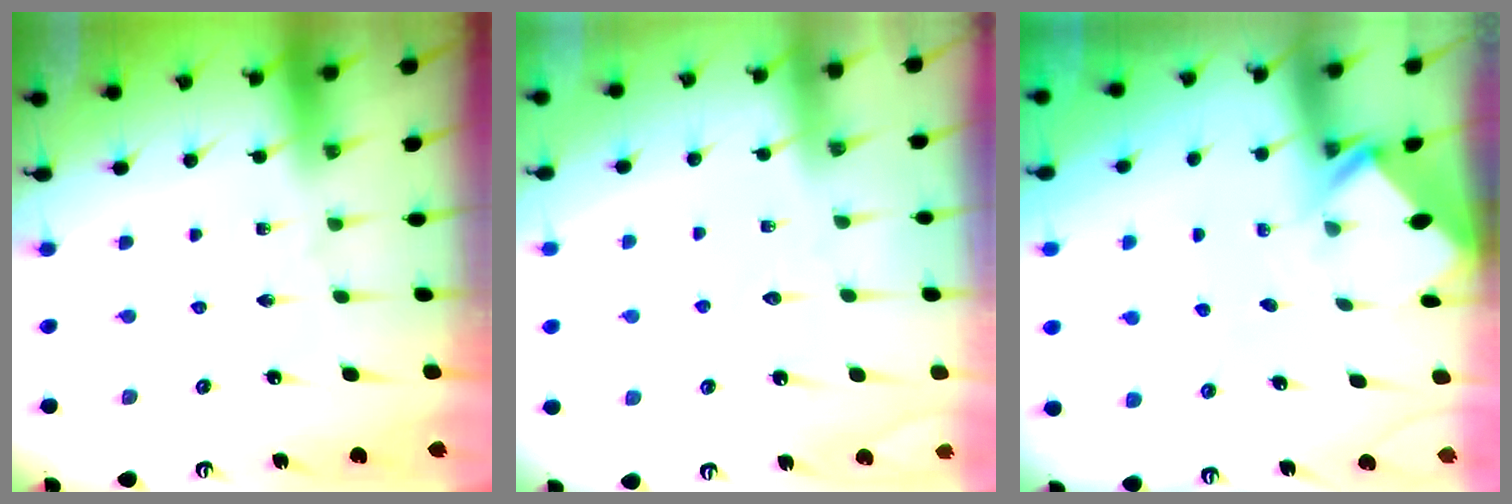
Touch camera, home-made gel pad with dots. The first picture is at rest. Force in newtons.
{"total": 4.9, "press": 4.9, "slide": 0.5}
{"total": 2.5, "press": 2.5, "slide": 0.2}